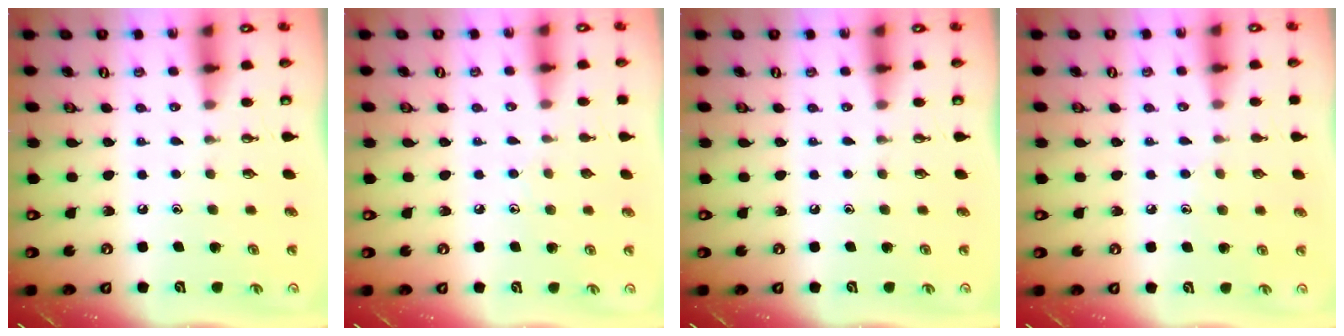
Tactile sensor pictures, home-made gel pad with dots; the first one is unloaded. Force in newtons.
{"total": 4.4, "press": 4.3, "slide": 0.5}
{"total": 0.0}
{"total": 5.2, "press": 5.2, "slide": 0.6}